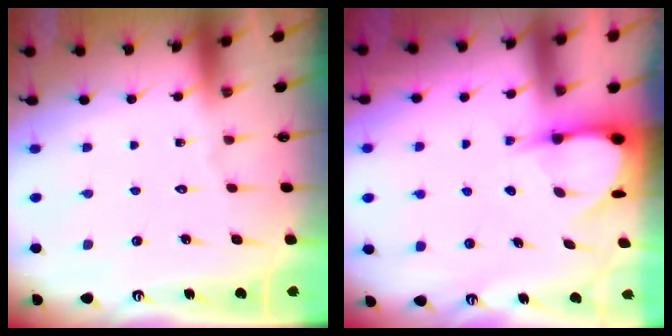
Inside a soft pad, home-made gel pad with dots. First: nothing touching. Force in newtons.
{"total": 5.0, "press": 5.0, "slide": 0.6}